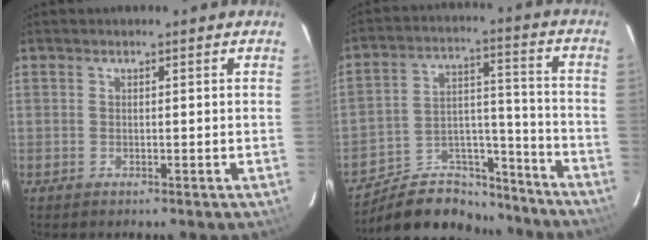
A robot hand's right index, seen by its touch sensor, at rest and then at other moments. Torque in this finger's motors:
{"motor_torque": [-0.15, -0.09, -0.56, -0.21]}